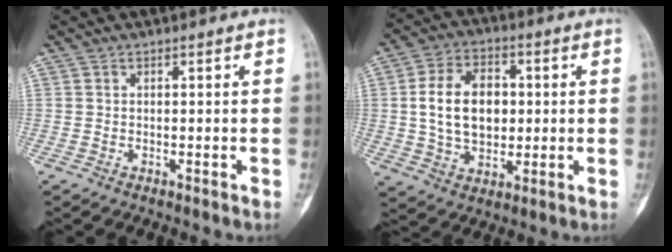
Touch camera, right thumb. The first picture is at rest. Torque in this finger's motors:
{"motor_torque": [1.71, 1.63, 0.64, -0.37, 0.44]}